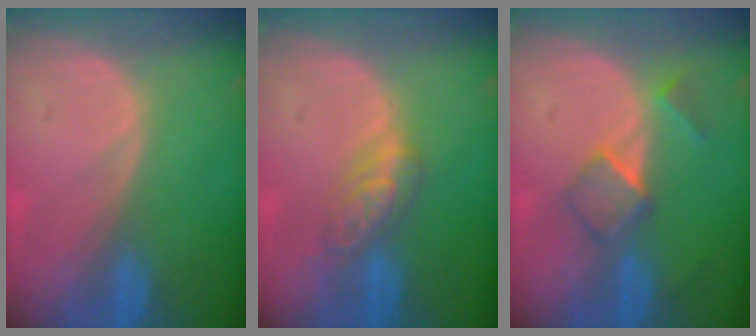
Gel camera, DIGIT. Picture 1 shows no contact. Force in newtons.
{"total": 4.6, "press": 4.6, "slide": 0.0}
{"total": 5.1, "press": 4.4, "slide": 2.5}